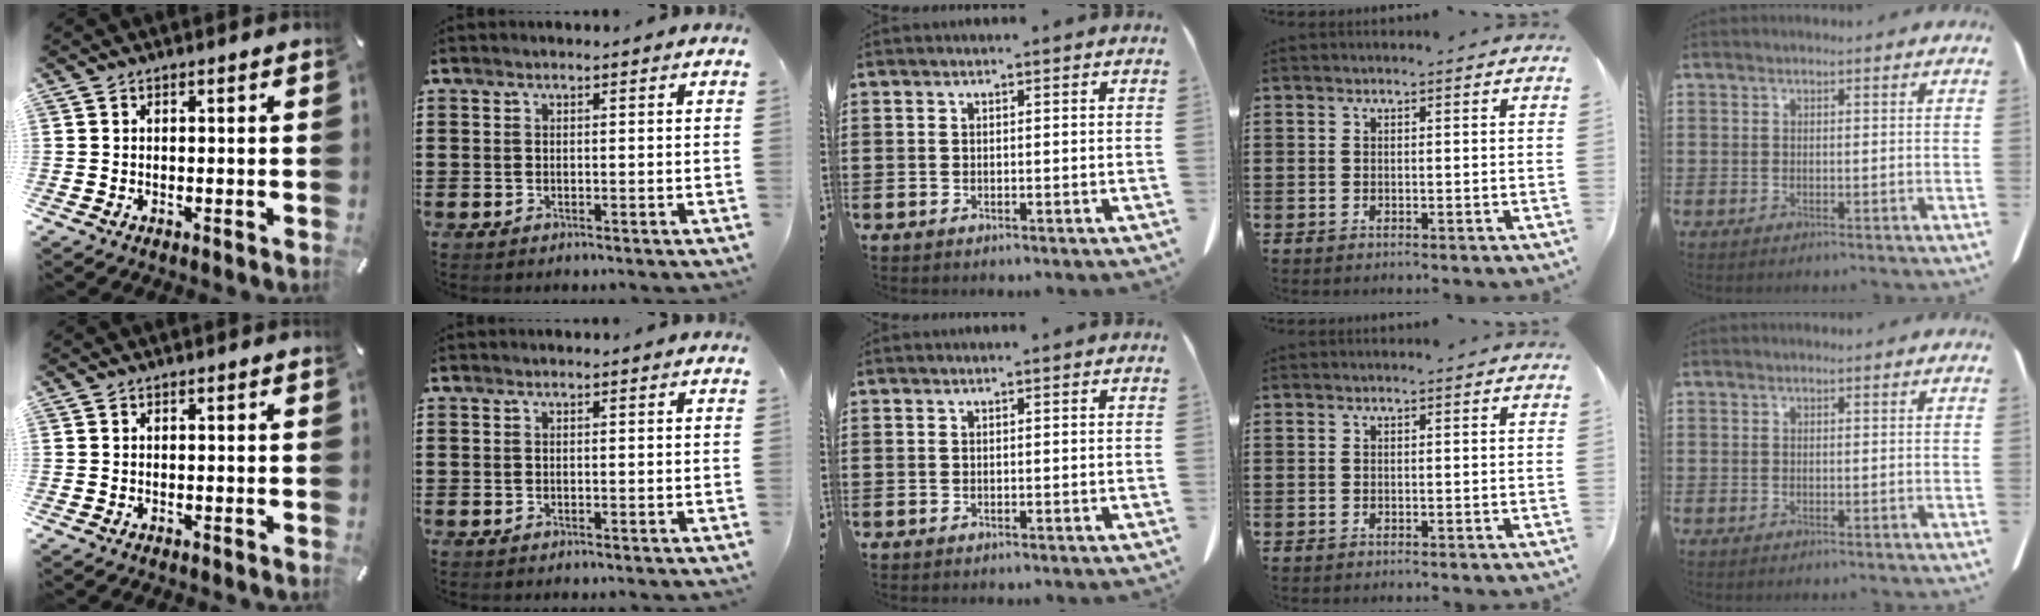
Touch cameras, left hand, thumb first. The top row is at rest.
{}